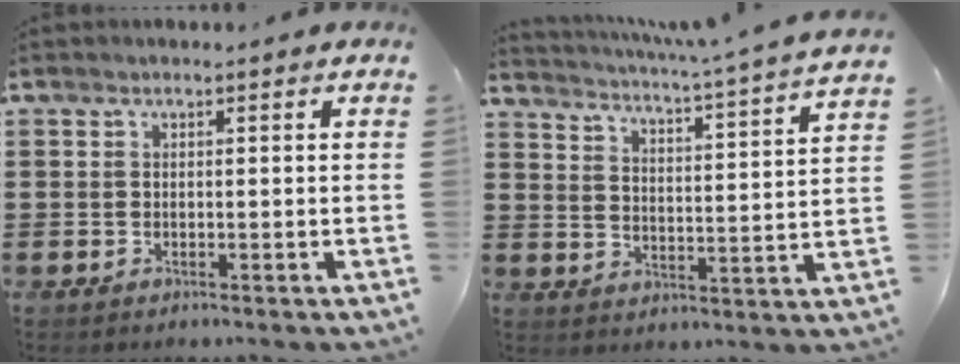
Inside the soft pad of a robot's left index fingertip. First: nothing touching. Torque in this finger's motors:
{"motor_torque": [0.03, 0.06, 0.10, 0.09]}